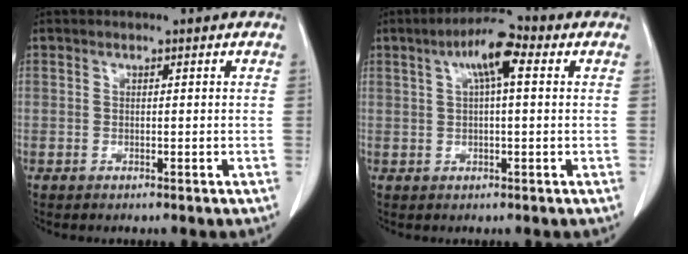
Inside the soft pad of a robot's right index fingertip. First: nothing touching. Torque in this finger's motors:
{"motor_torque": [0.52, 0.20, 0.13, 0.07]}